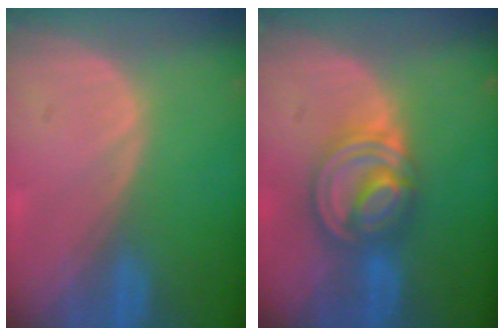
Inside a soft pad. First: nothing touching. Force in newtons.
{"total": 8.2, "press": 6.9, "slide": 4.3}